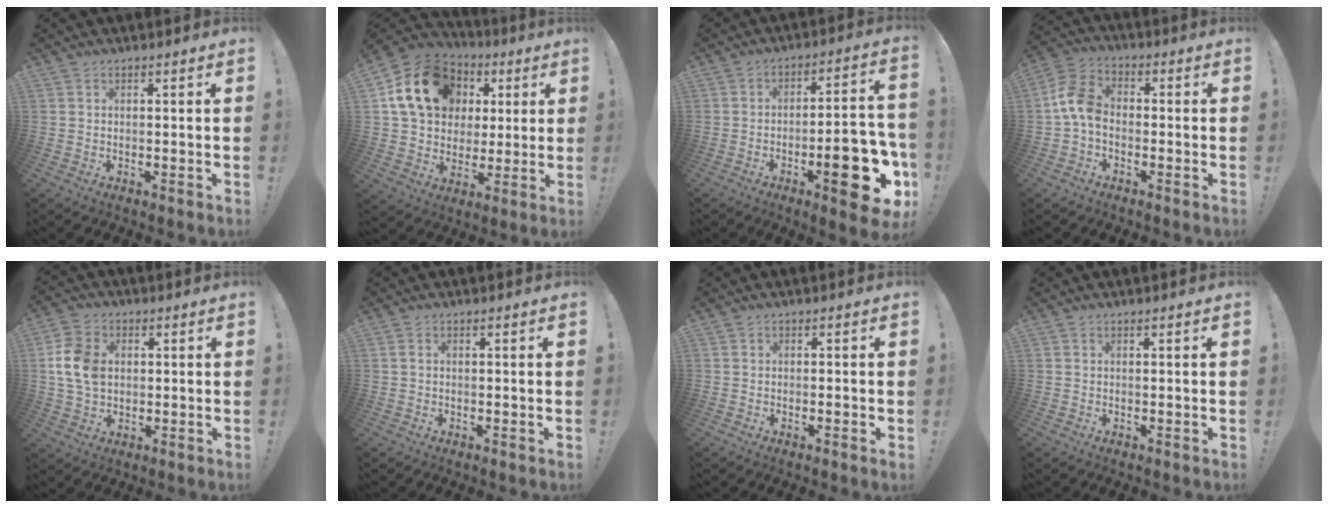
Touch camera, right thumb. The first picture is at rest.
{"total": 19.3, "force": [6.7, 15.1, 9.9], "torque": [-0.145, -0.014, 0.142]}
{"total": 18.9, "force": [-7.7, 5.5, 16.3], "torque": [-0.198, 0.038, -0.107]}
{"total": 9.6, "force": [-1.5, 6.5, 7.0], "torque": [-0.138, 0.015, -0.021]}
{"total": 11.3, "force": [1.1, 8.6, 7.1], "torque": [-0.137, 0.009, 0.024]}
{"total": 0.7, "force": [0.1, 0.2, 0.6], "torque": [-0.016, 0.004, 0.001]}
{"total": 1.2, "force": [-0.8, -0.3, 0.8], "torque": [-0.019, 0.002, -0.013]}
{"total": 0.0}